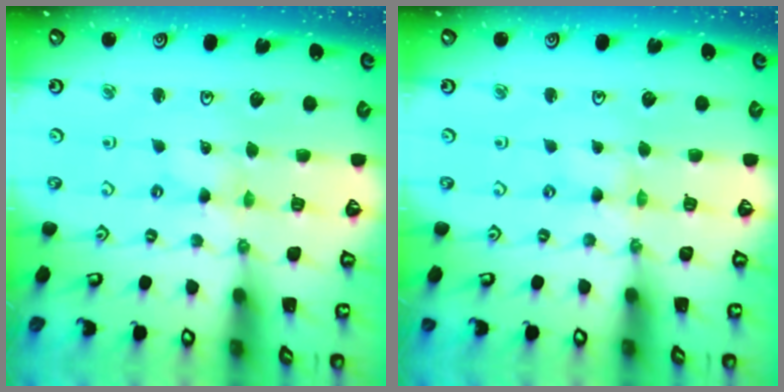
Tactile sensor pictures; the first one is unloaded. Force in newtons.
{"total": 0.0}